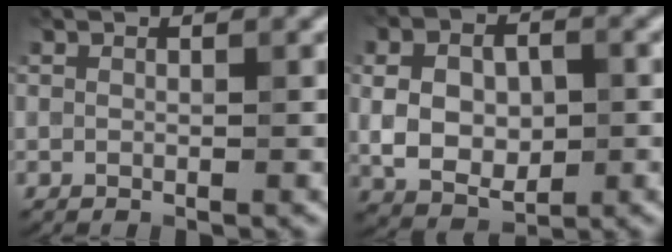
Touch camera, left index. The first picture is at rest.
{"total": 5.6, "force": [-0.2, 3.8, 4.0], "torque": [-0.076, -0.002, -0.001]}